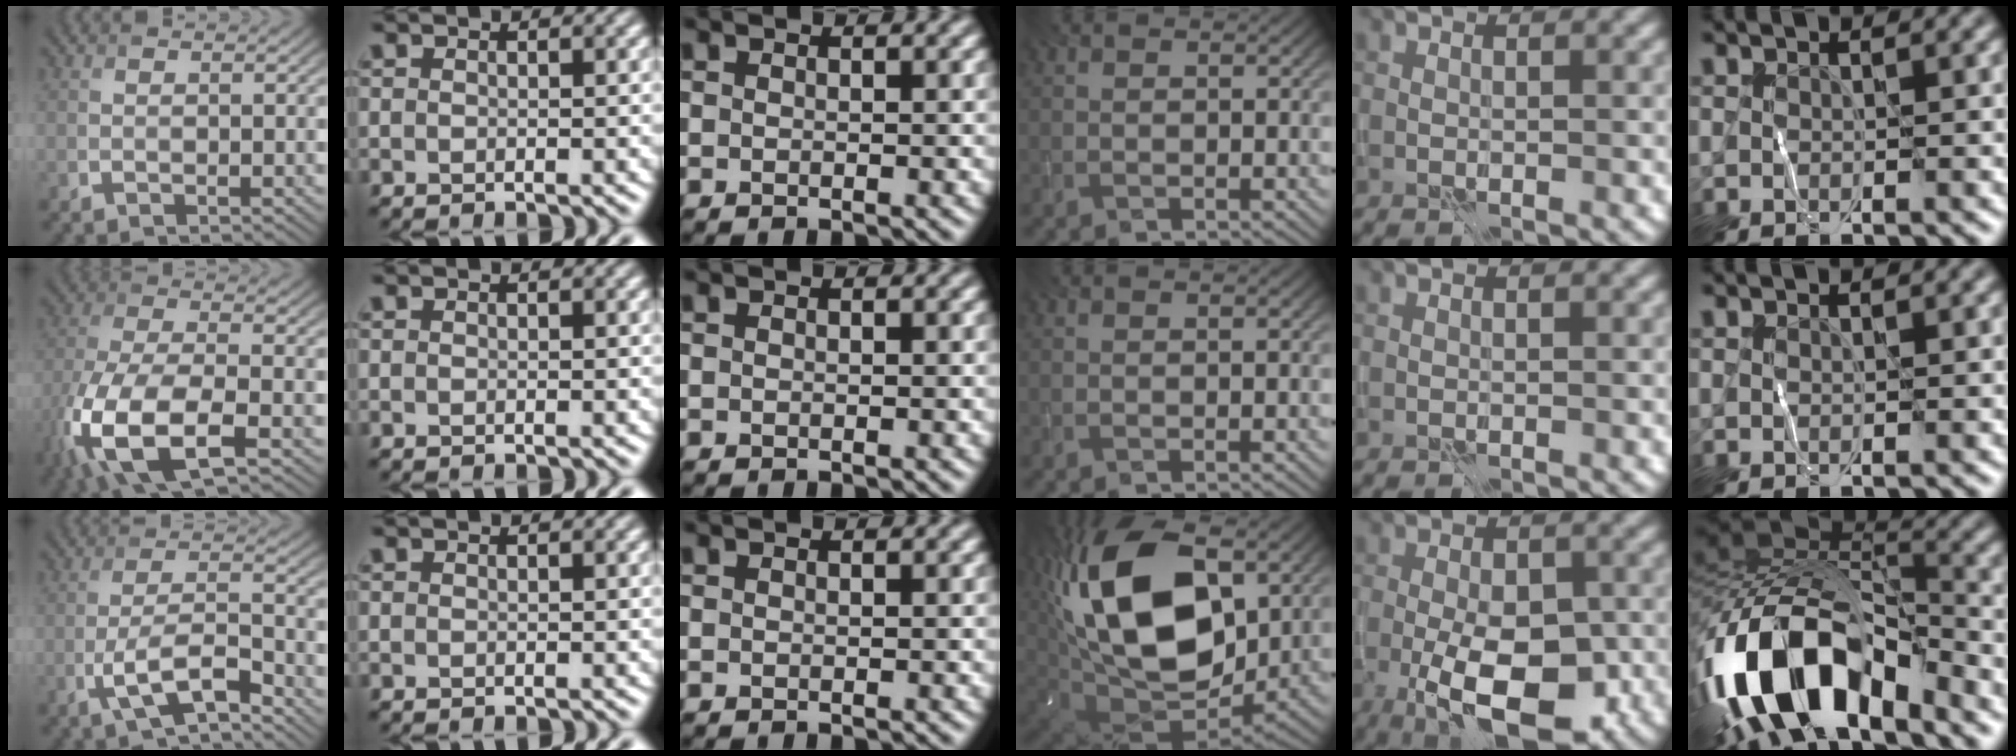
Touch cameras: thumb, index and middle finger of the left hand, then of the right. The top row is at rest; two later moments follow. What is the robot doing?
{"motion": "wipe", "object": "whiteboard"}